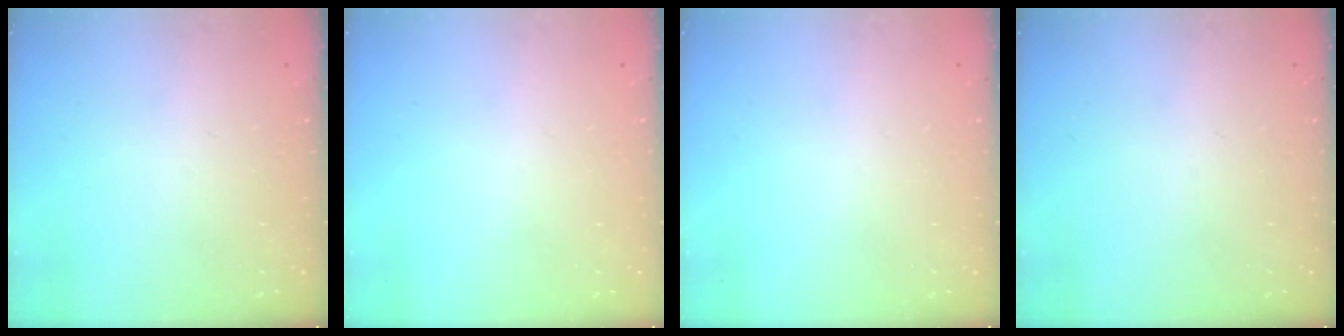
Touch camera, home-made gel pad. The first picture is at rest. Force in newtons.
{"total": 0.0}
{"total": 0.0}
{"total": 0.0}